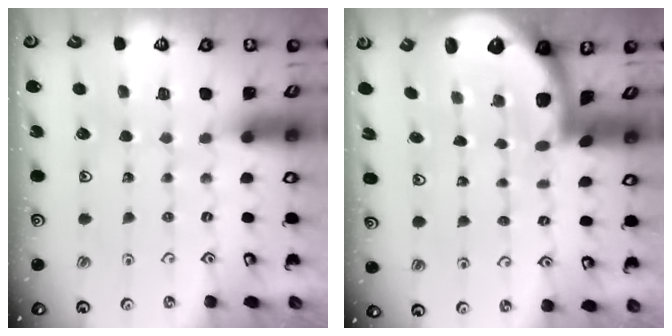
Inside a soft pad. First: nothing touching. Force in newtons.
{"total": 2.5, "press": 2.5, "slide": 0.6}